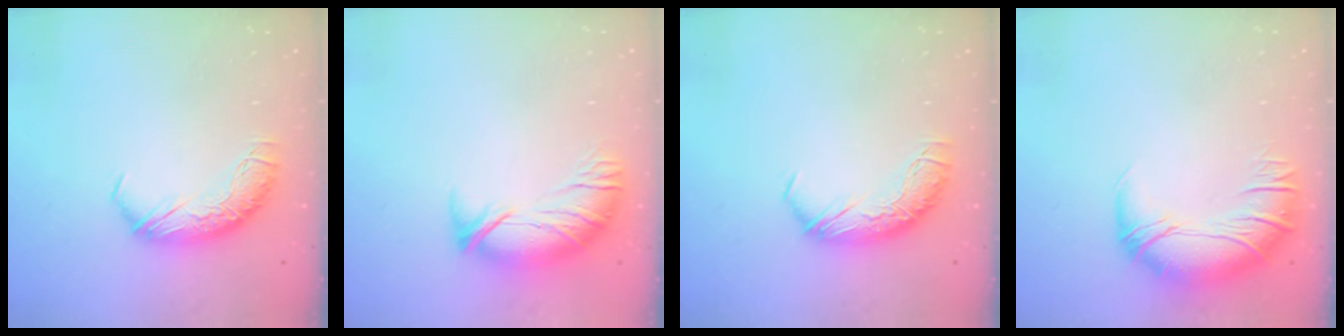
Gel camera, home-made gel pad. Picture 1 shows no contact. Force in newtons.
{"total": 3.5, "press": 2.5, "slide": 2.4}
{"total": 0.0}
{"total": 3.1, "press": 1.2, "slide": 2.9}